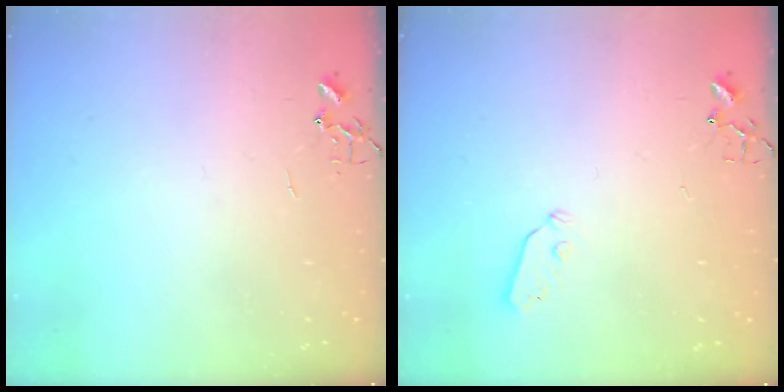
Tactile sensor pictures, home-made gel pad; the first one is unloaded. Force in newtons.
{"total": 3.3, "press": 3.3, "slide": 0.5}